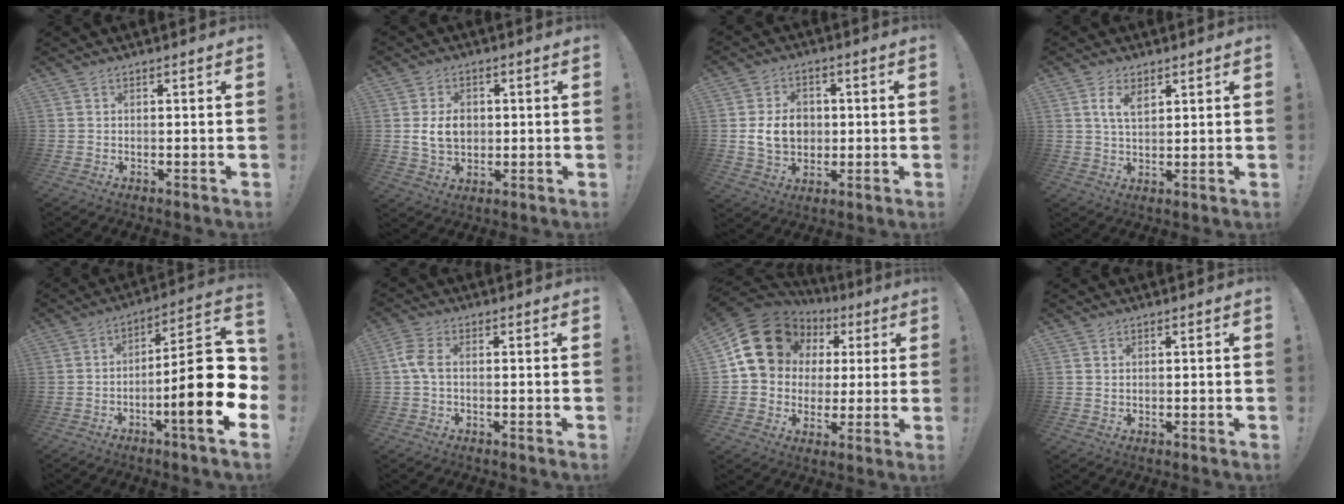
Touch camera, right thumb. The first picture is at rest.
{"total": 8.4, "force": [0.5, 6.5, 5.3], "torque": [-0.085, 0.004, 0.011]}
{"total": 11.0, "force": [0.2, 8.9, 6.5], "torque": [-0.108, 0.002, 0.009]}
{"total": 5.5, "force": [2.8, 2.6, 3.9], "torque": [-0.060, -0.013, 0.048]}
{"total": 21.4, "force": [-4.6, 4.7, 20.3], "torque": [-0.300, 0.022, -0.072]}
{"total": 4.8, "force": [0.0, 2.6, 4.1], "torque": [-0.093, 0.009, 0.002]}
{"total": 19.7, "force": [7.1, 15.7, 9.6], "torque": [-0.132, -0.016, 0.152]}
{"total": 1.1, "force": [0.8, 0.7, 0.0], "torque": [-0.002, 0.003, 0.016]}